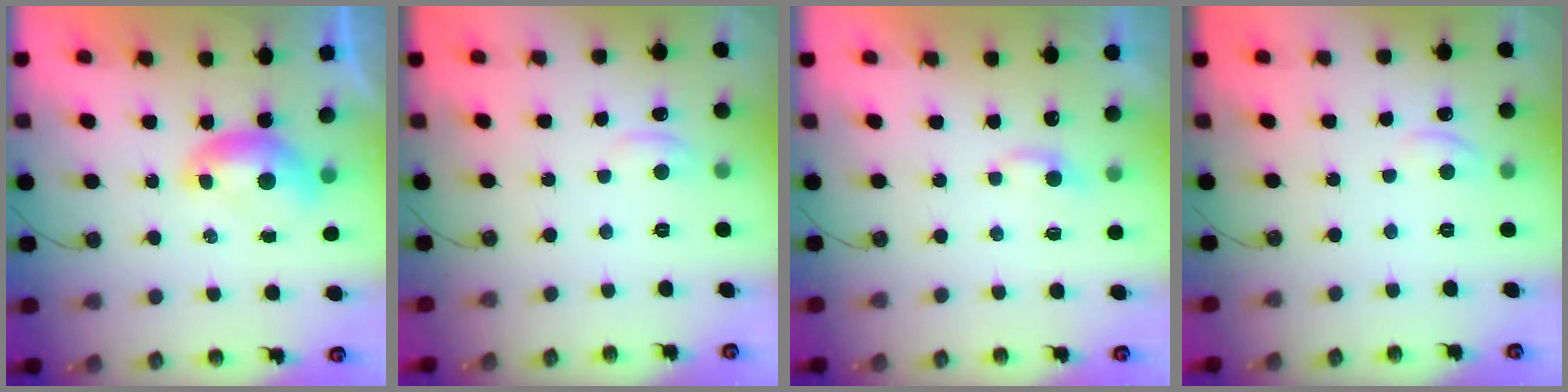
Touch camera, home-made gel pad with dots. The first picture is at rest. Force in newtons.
{"total": 1.0, "press": 0.8, "slide": 0.7}
{"total": 2.5, "press": 2.4, "slide": 0.4}
{"total": 1.2, "press": 1.1, "slide": 0.5}